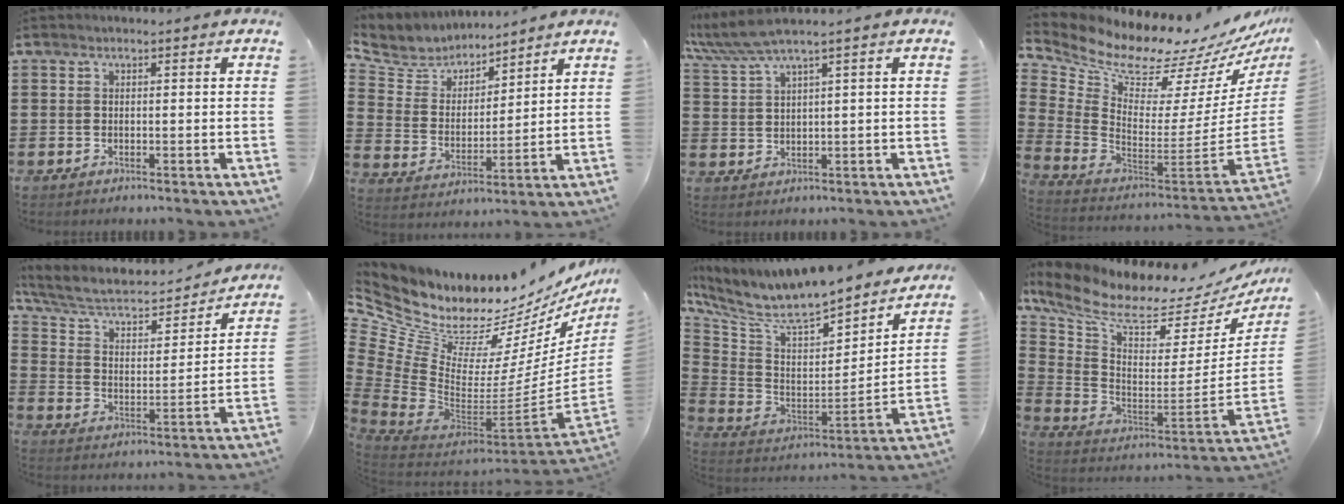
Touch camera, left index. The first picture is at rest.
{"total": 6.0, "force": [5.6, 2.1, 0.3], "torque": [-0.046, -0.037, 0.097]}
{"total": 4.5, "force": [3.2, -0.1, 3.2], "torque": [-0.079, -0.007, 0.052]}
{"total": 8.8, "force": [7.9, 2.1, 3.3], "torque": [-0.095, -0.081, 0.128]}
{"total": 6.2, "force": [5.1, 2.2, 2.7], "torque": [-0.077, -0.036, 0.083]}
{"total": 10.3, "force": [8.7, 4.3, 3.4], "torque": [-0.112, -0.094, 0.156]}
{"total": 7.8, "force": [7.0, 1.6, 3.0], "torque": [-0.099, -0.071, 0.114]}
{"total": 7.1, "force": [5.4, 1.9, 4.3], "torque": [-0.111, -0.058, 0.087]}